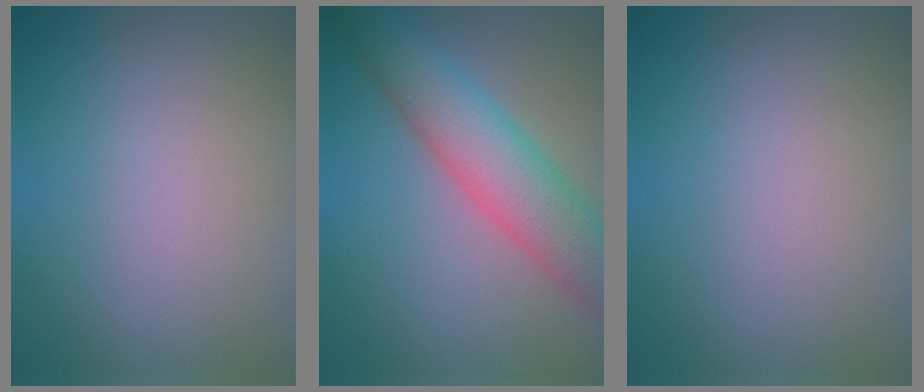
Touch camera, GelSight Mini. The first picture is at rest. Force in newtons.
{"total": 7.6, "press": 7.6, "slide": 0.3}
{"total": 0.0}